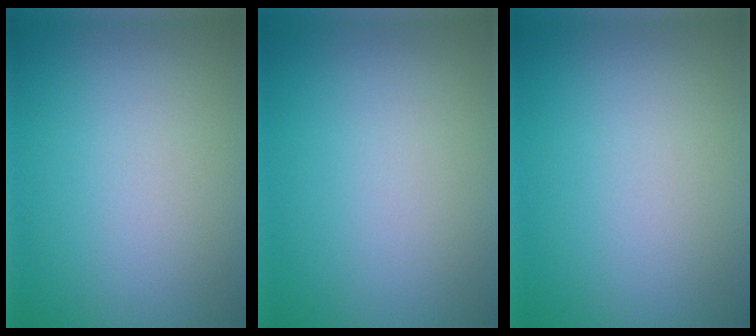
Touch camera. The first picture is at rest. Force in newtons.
{"total": 0.0}
{"total": 0.0}